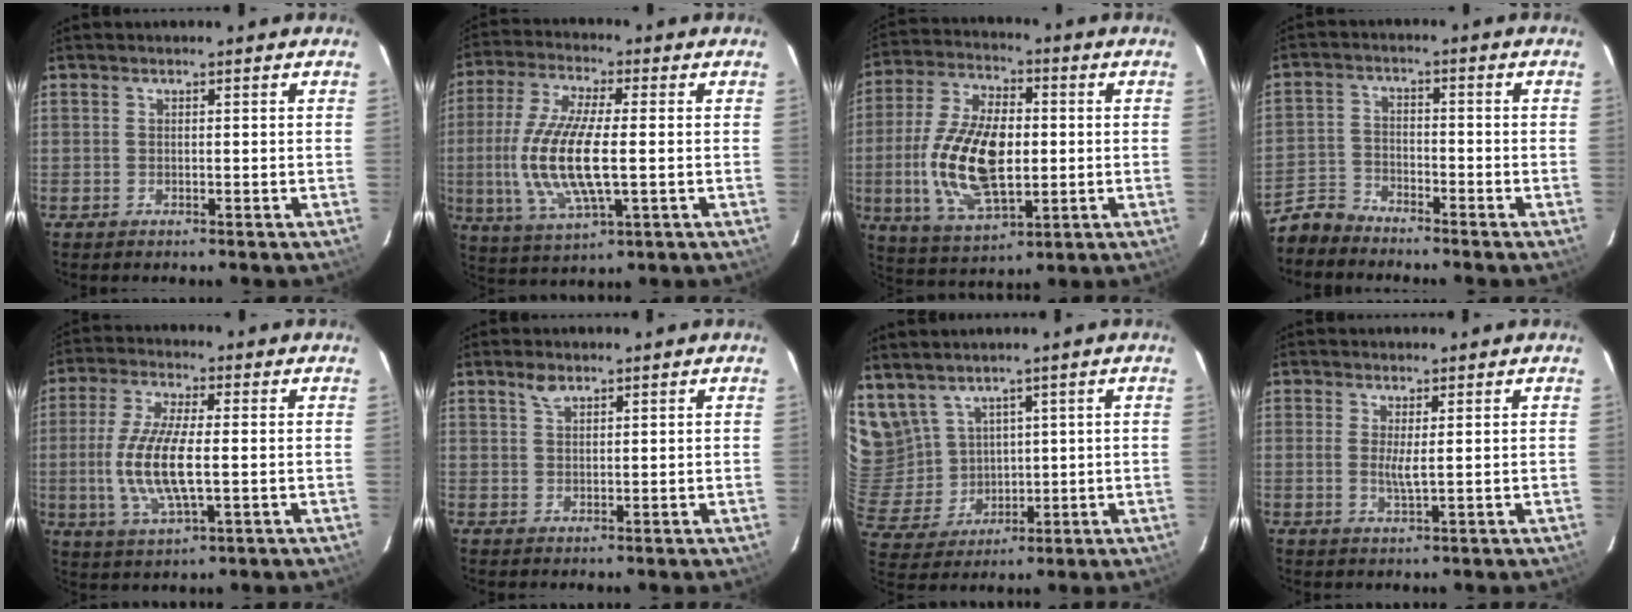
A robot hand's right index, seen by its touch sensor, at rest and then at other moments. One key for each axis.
{"total": 15.1, "fx": -1.2, "fy": 4.4, "fz": 14.4, "tx": -0.300, "ty": -0.007, "tz": -0.021}
{"total": 17.9, "fx": -1.4, "fy": 9.0, "fz": 15.5, "tx": -0.318, "ty": -0.001, "tz": -0.019}
{"total": 6.6, "fx": -6.2, "fy": 2.0, "fz": 0.6, "tx": -0.026, "ty": 0.013, "tz": -0.131}
{"total": 12.1, "fx": -1.0, "fy": 3.4, "fz": 11.6, "tx": -0.239, "ty": -0.006, "tz": -0.019}
{"total": 2.1, "fx": 1.6, "fy": 1.0, "fz": 1.1, "tx": -0.020, "ty": 0.004, "tz": 0.030}
{"total": 9.2, "fx": 6.7, "fy": 5.8, "fz": 2.7, "tx": -0.058, "ty": 0.005, "tz": 0.163}
{"total": 2.6, "fx": 0.4, "fy": 0.1, "fz": 2.5, "tx": -0.048, "ty": -0.007, "tz": 0.007}